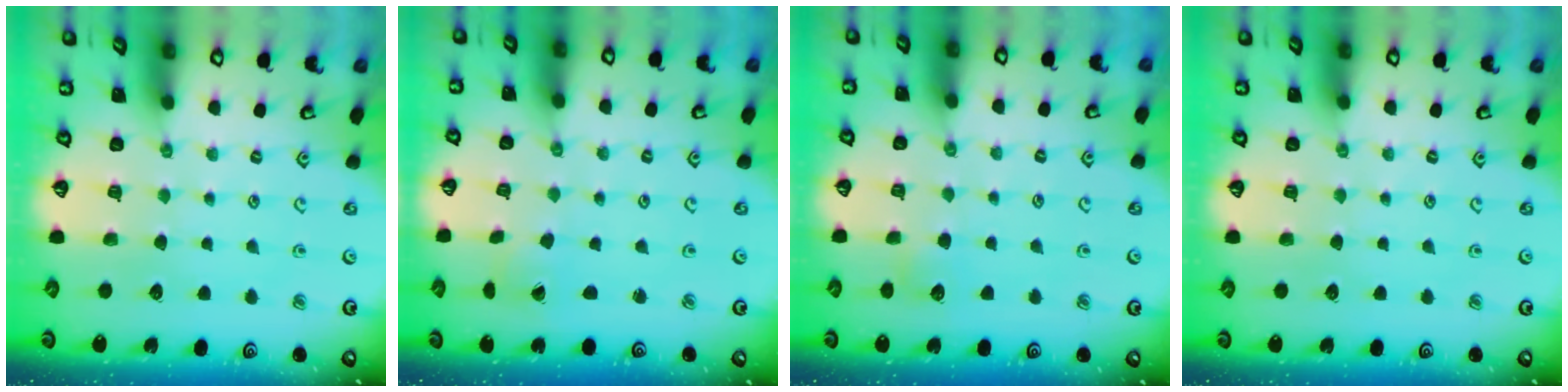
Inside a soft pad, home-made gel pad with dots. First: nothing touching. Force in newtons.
{"total": 2.8, "press": 2.8, "slide": 0.2}
{"total": 3.9, "press": 3.9, "slide": 0.4}
{"total": 0.0}